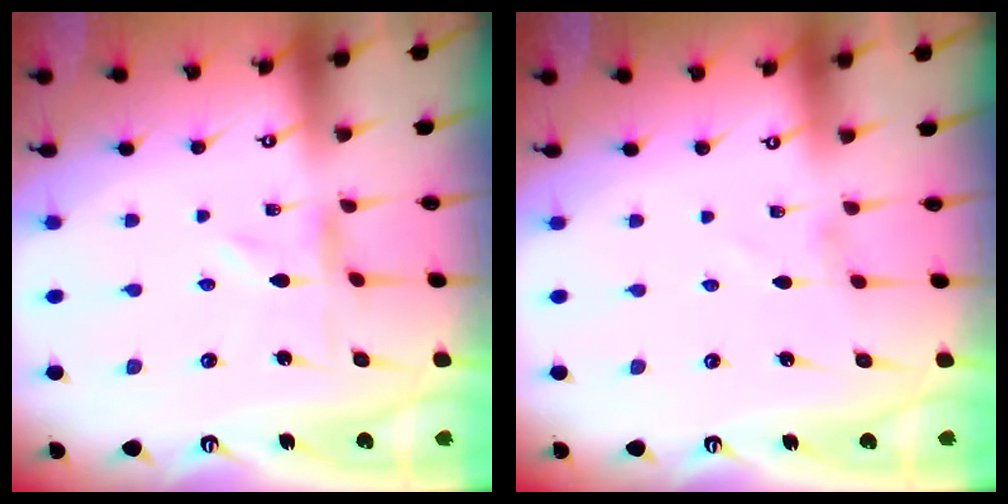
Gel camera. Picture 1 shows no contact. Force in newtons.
{"total": 1.4, "press": 1.4, "slide": 0.1}